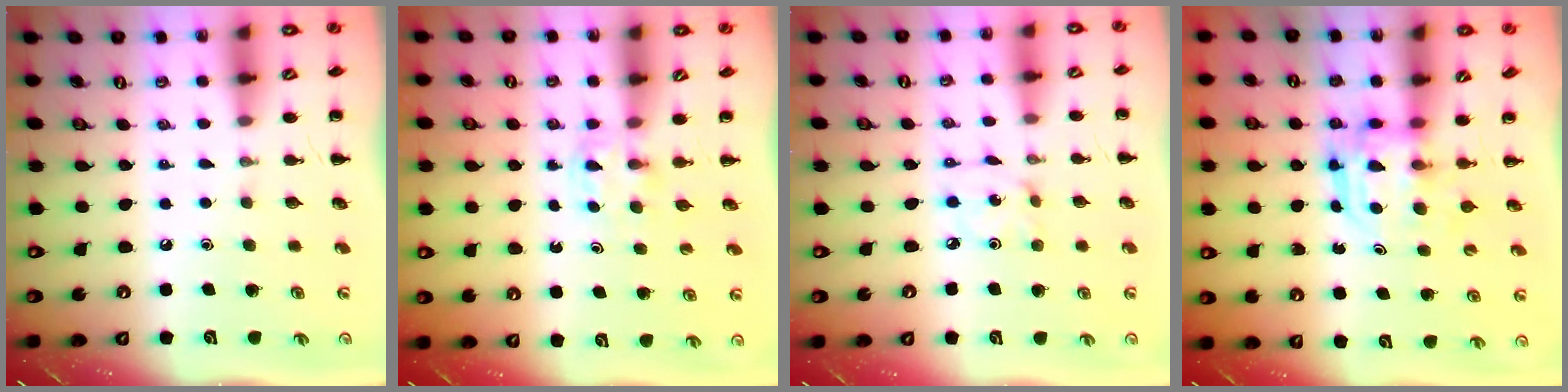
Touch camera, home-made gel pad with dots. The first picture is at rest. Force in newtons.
{"total": 2.7, "press": 2.5, "slide": 1.0}
{"total": 2.5, "press": 2.5, "slide": 0.5}
{"total": 3.0, "press": 3.0, "slide": 0.2}